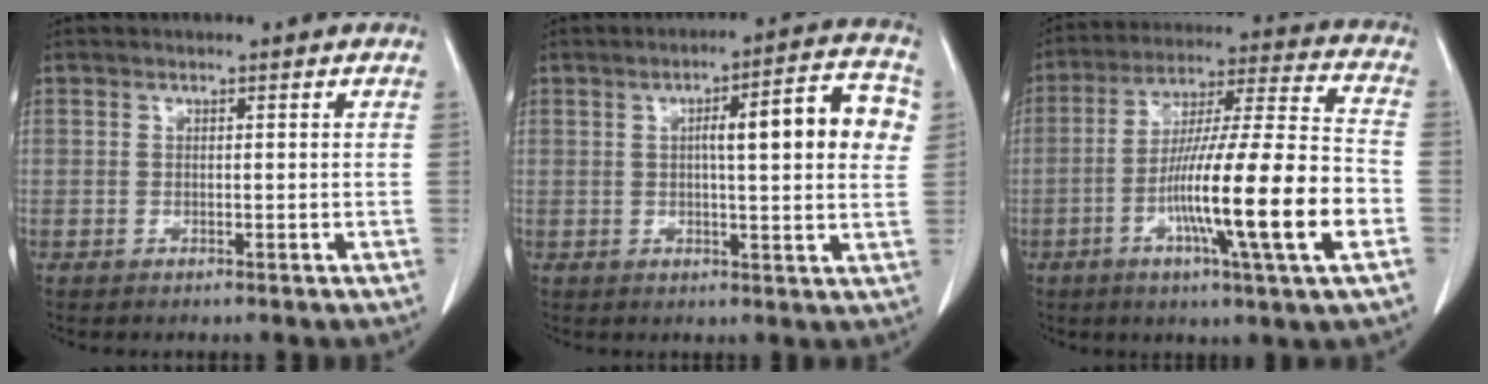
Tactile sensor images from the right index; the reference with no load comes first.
{"total": 11.5, "force": [2.2, 1.8, 11.1], "torque": [-0.146, 0.025, 0.024]}
{"total": 19.7, "force": [-6.1, 0.0, 18.7], "torque": [-0.313, -0.009, -0.104]}